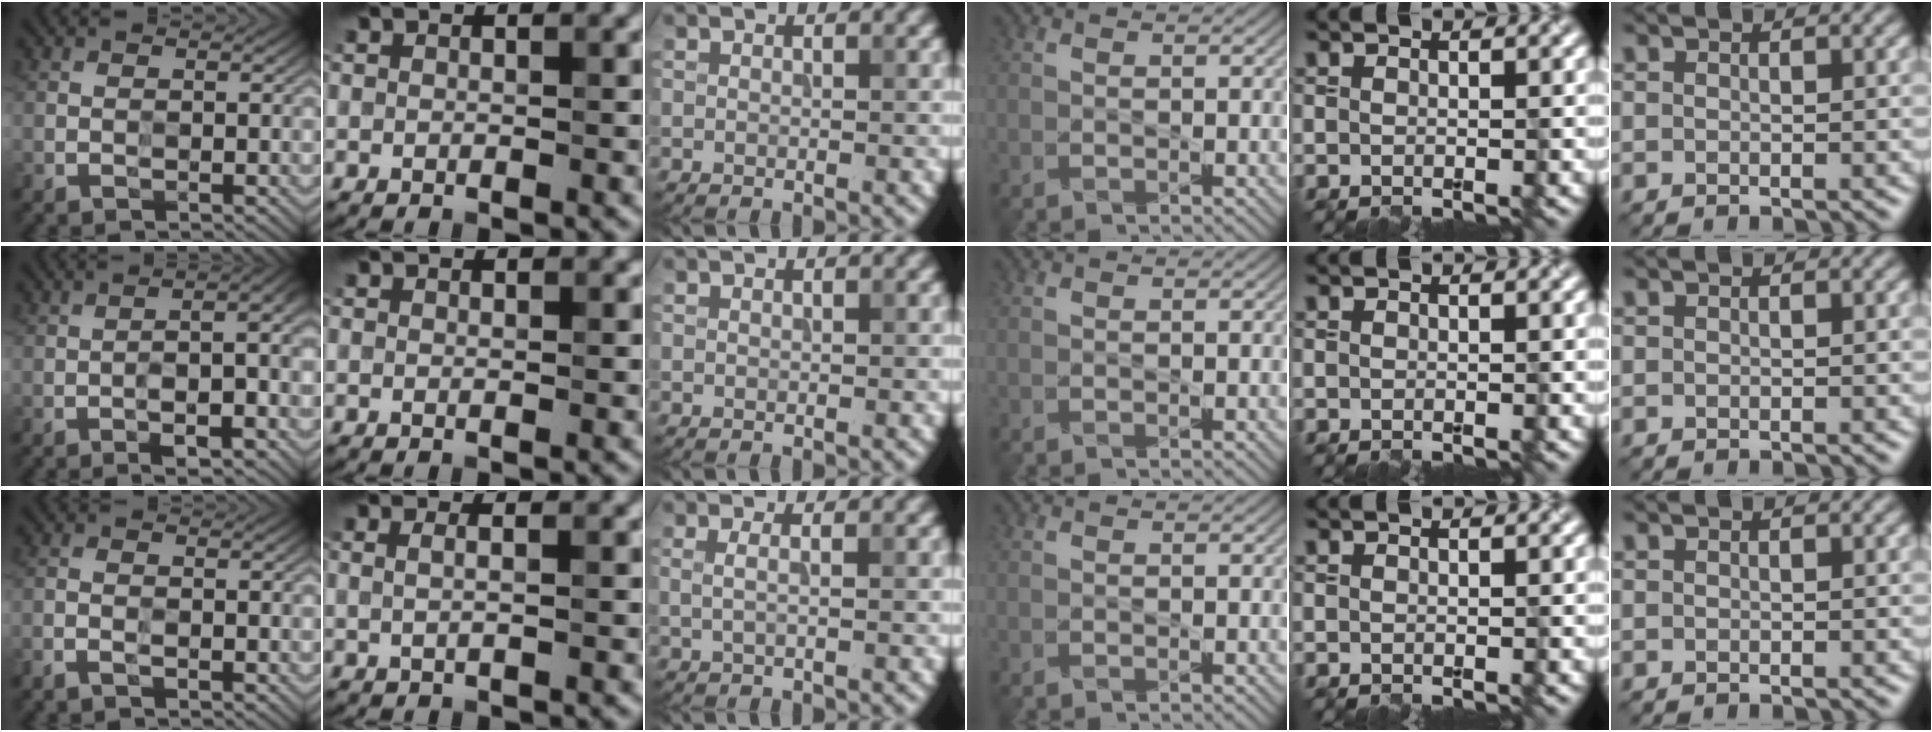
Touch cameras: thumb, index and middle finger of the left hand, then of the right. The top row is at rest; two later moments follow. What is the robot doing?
{"motion": "wipe", "object": "paper plate"}